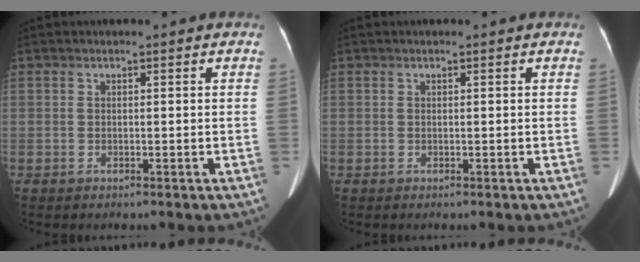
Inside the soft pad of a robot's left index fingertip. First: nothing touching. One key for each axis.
{"total": 0.0}